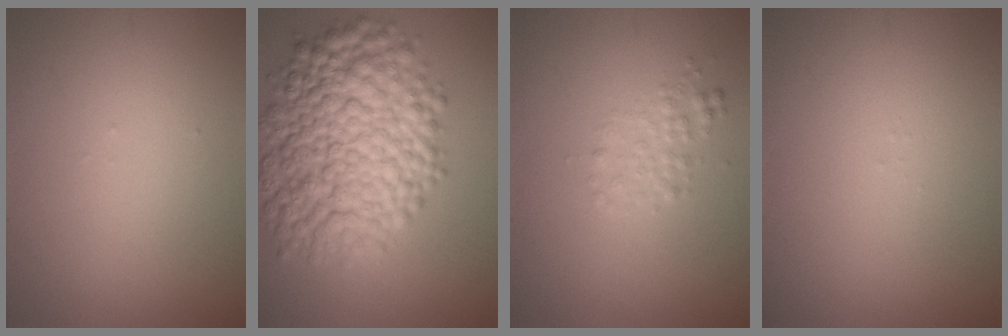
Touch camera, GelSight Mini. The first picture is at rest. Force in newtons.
{"total": 11.6, "press": 11.6, "slide": 0.1}
{"total": 1.6, "press": 1.6, "slide": 0.0}
{"total": 0.0}